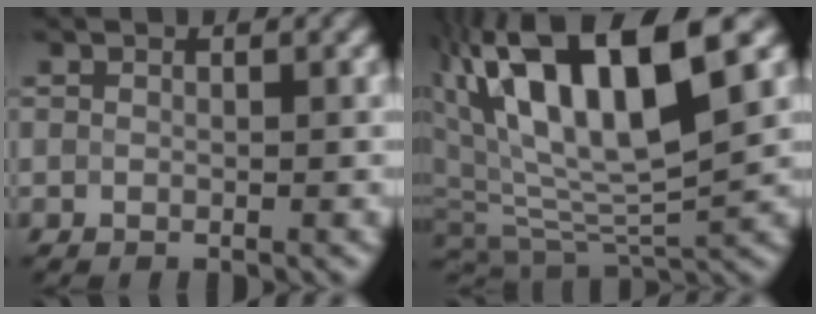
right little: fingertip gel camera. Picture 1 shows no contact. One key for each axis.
{"total": 13.5, "fx": 5.8, "fy": 4.9, "fz": 11.1, "tx": -0.202, "ty": 0.021, "tz": 0.103}